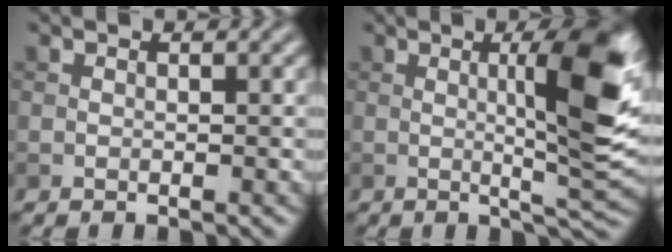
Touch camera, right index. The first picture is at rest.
{"total": 8.8, "force": [1.2, 1.5, 8.6], "torque": [-0.119, 0.002, 0.024]}